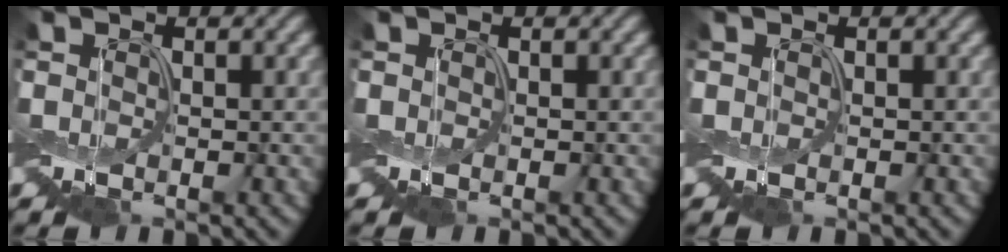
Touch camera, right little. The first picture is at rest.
{"total": 0.0}
{"total": 0.0}